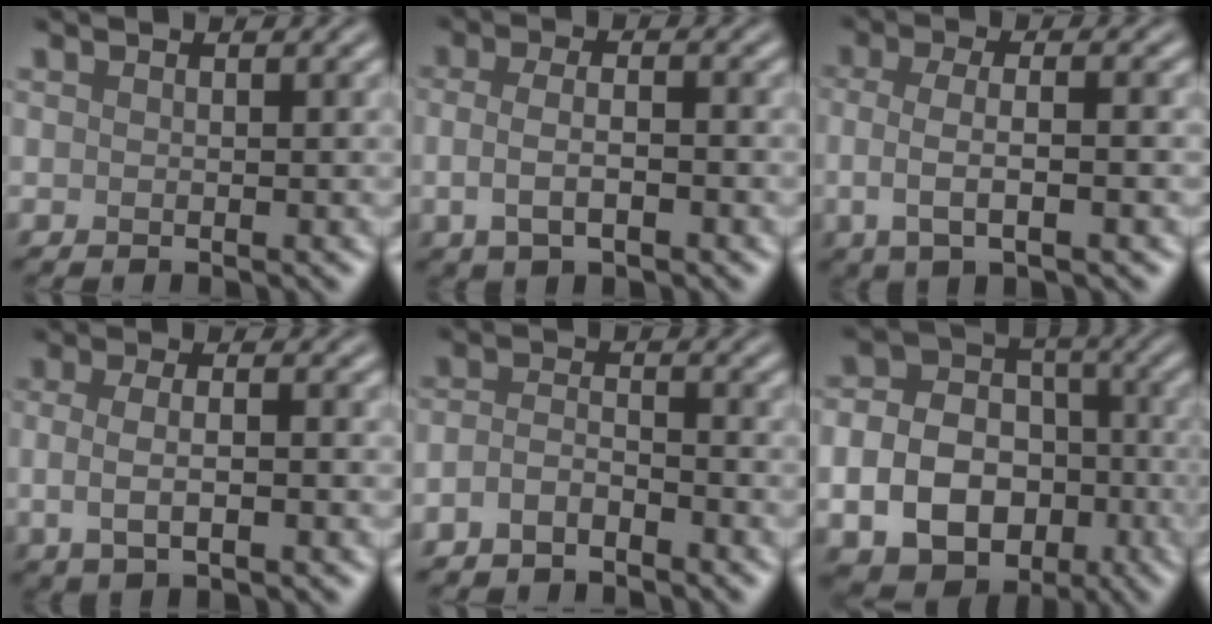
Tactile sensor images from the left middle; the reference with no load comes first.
{"total": 3.4, "force": [-0.7, 1.4, 3.0], "torque": [-0.061, -0.004, -0.016]}
{"total": 4.2, "force": [-0.6, 1.4, 3.9], "torque": [-0.074, -0.004, -0.014]}
{"total": 3.8, "force": [-0.4, 1.5, 3.5], "torque": [-0.068, -0.008, -0.005]}
{"total": 2.1, "force": [-1.5, 0.9, 1.1], "torque": [-0.026, 0.004, -0.037]}
{"total": 11.8, "force": [-3.6, 9.3, 6.4], "torque": [-0.102, -0.035, -0.068]}